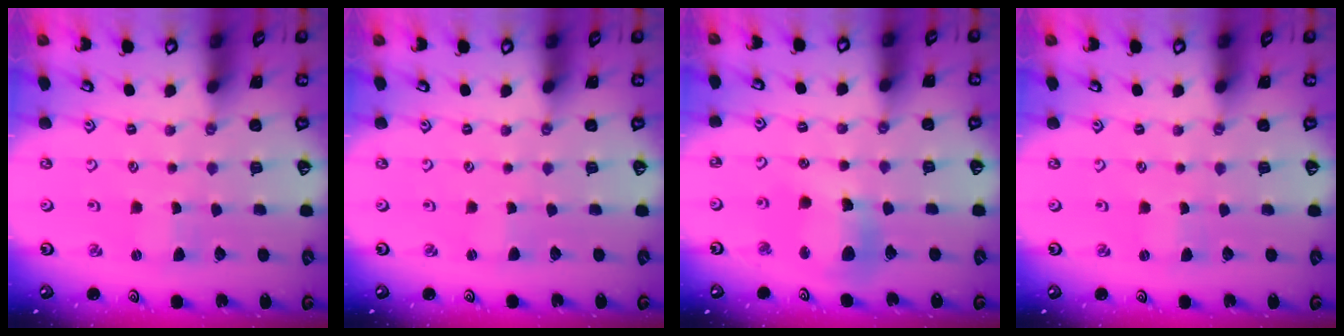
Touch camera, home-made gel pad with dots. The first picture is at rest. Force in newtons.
{"total": 0.9, "press": 0.9, "slide": 0.2}
{"total": 10.4, "press": 10.2, "slide": 2.0}
{"total": 0.0}